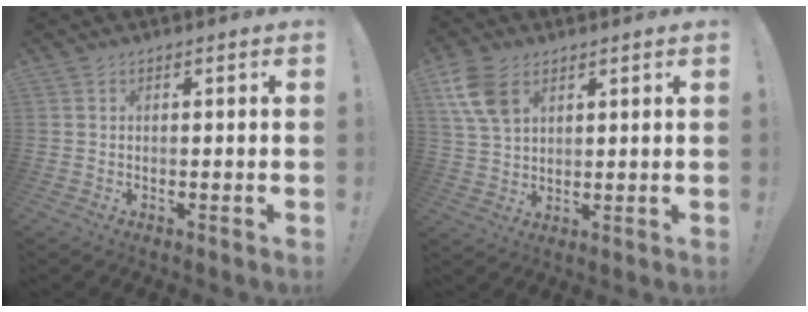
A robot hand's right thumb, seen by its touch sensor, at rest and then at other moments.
{"total": 9.9, "force": [4.9, 6.4, 5.8], "torque": [-0.118, -0.010, 0.095]}